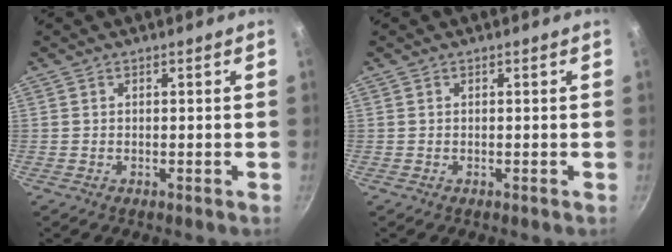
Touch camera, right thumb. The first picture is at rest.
{"total": 0.0}